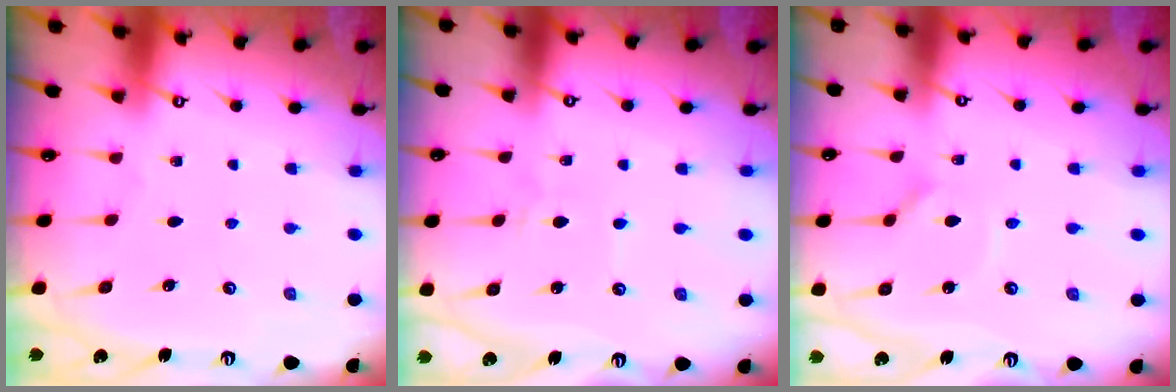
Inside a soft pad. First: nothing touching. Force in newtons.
{"total": 2.1, "press": 2.1, "slide": 0.2}
{"total": 2.4, "press": 2.4, "slide": 0.0}